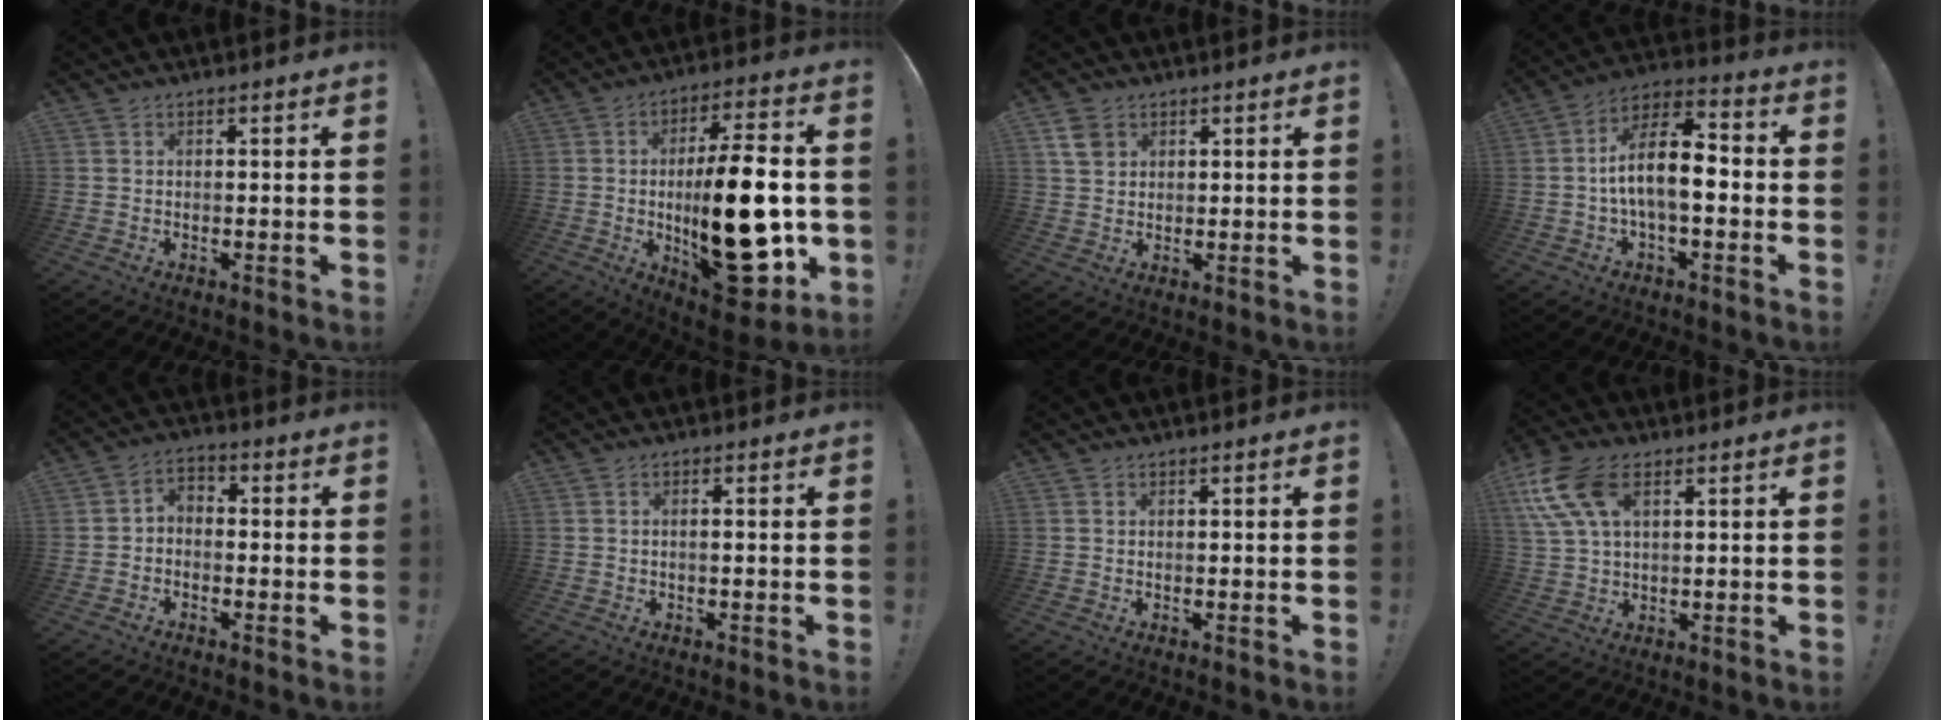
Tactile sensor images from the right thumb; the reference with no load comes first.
{"total": 26.4, "force": [-2.9, 9.6, 24.4], "torque": [-0.393, 0.000, -0.039]}
{"total": 5.5, "force": [2.8, 4.1, 2.4], "torque": [-0.033, -0.005, 0.055]}
{"total": 14.3, "force": [-0.9, 6.2, 12.9], "torque": [-0.224, 0.009, -0.017]}
{"total": 3.6, "force": [-2.2, 2.3, 1.7], "torque": [-0.036, 0.012, -0.041]}
{"total": 1.4, "force": [-0.6, 0.0, 1.2], "torque": [-0.026, 0.003, -0.010]}
{"total": 0.0}
{"total": 13.6, "force": [5.7, 8.1, 9.3], "torque": [-0.193, -0.008, 0.112]}